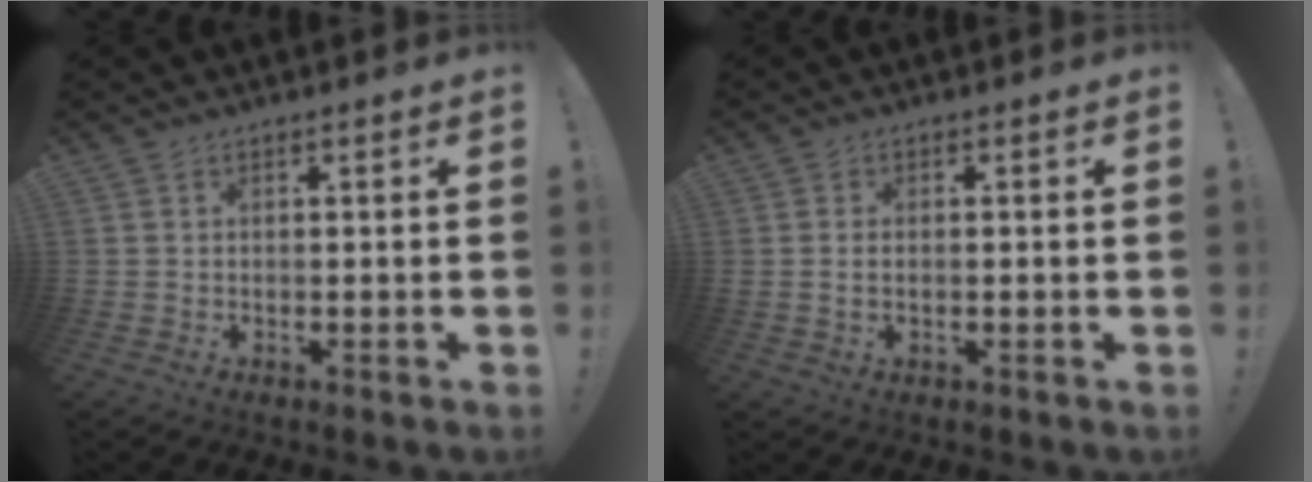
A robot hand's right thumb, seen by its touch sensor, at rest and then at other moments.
{"total": 1.5, "force": [0.1, 0.8, 1.2], "torque": [-0.025, 0.002, 0.002]}